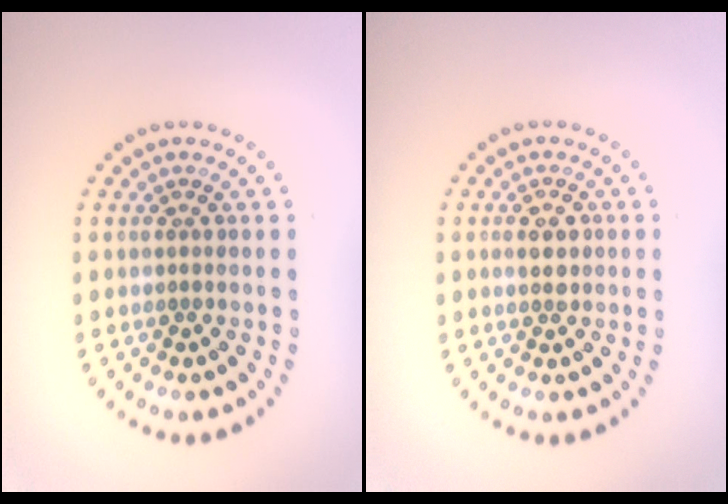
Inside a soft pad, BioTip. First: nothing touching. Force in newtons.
{"total": 2.3, "press": 2.3, "slide": 0.1}